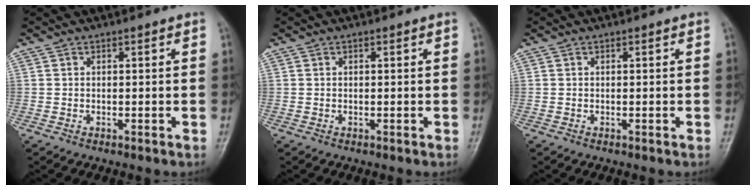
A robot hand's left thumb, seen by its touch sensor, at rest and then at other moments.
{"total": 0.0}
{"total": 0.0}